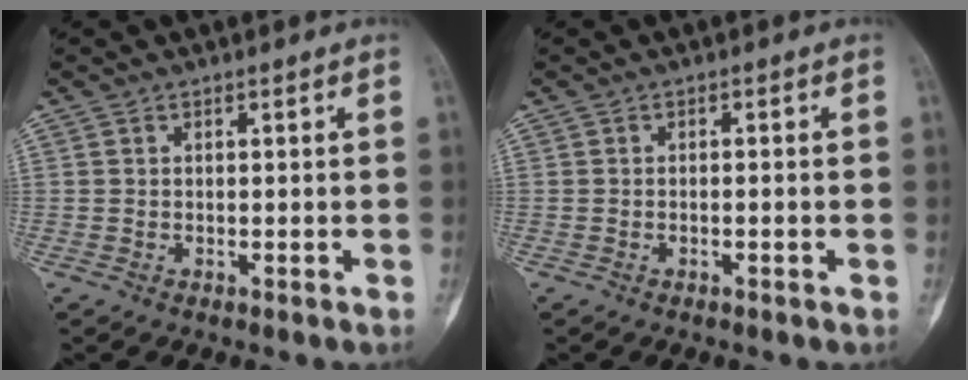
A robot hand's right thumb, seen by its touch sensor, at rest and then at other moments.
{"total": 0.6, "force": [-0.3, 0.2, 0.5], "torque": [-0.007, 0.005, -0.004]}